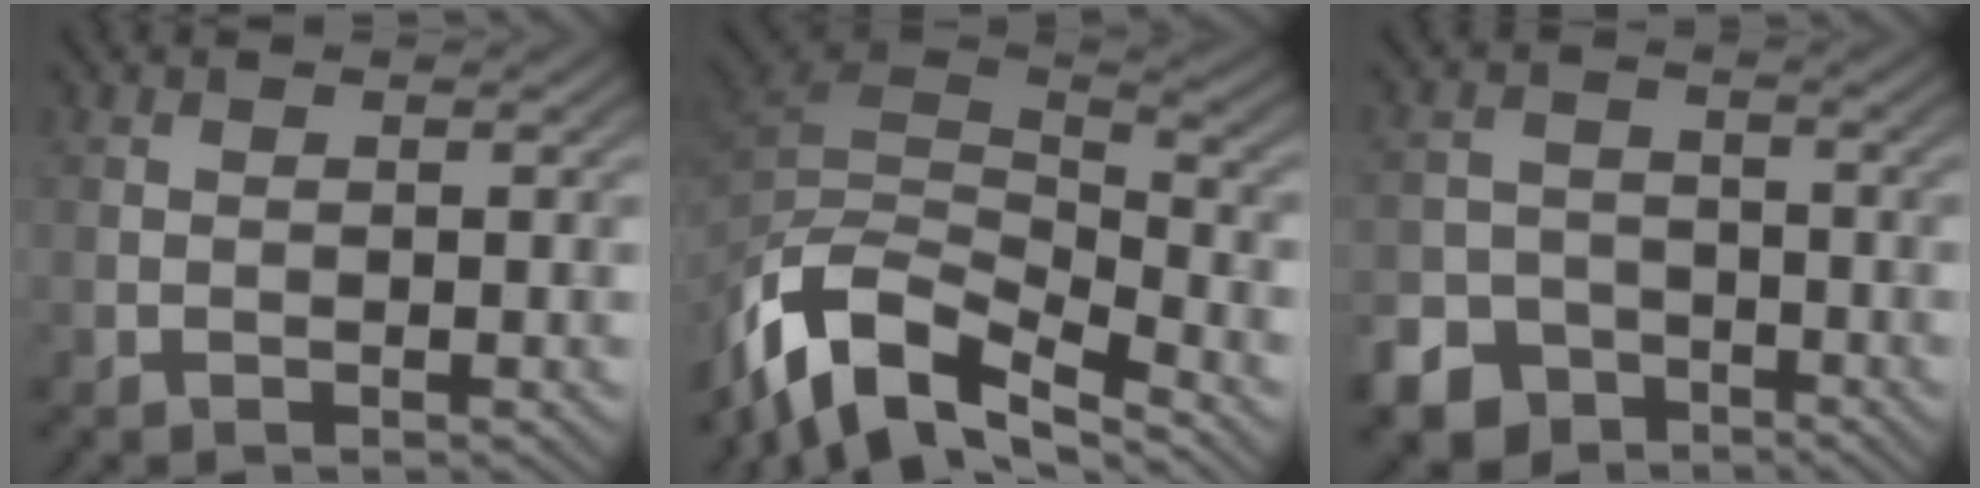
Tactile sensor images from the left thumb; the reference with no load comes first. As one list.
[{"total": 12.6, "force": [-7.2, 4.9, 9.1], "torque": [-0.207, -0.005, -0.127]}, {"total": 7.1, "force": [-5.0, 4.8, 1.8], "torque": [-0.030, -0.014, -0.097]}]